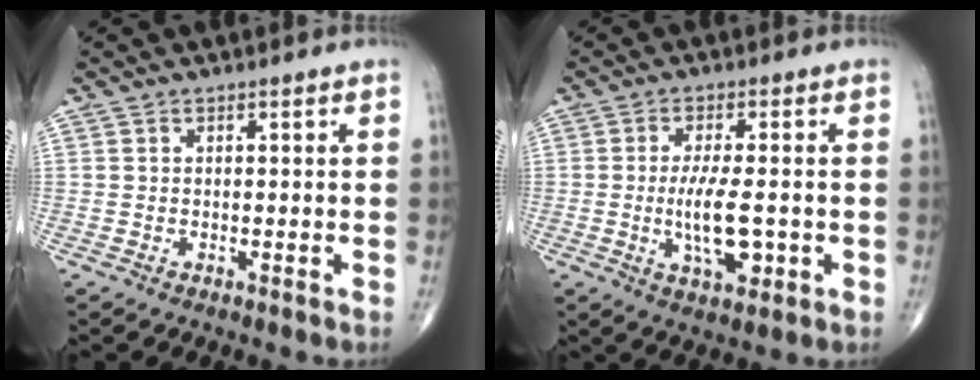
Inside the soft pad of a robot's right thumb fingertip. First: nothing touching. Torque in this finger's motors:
{"motor_torque": [2.44, 2.53, 0.55, -0.55, 0.30]}